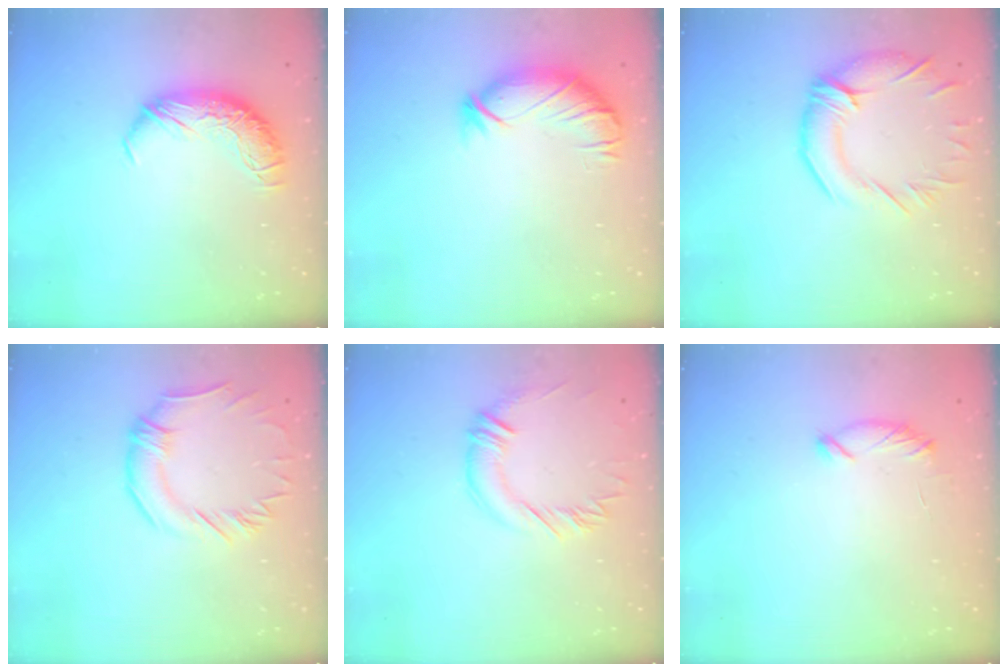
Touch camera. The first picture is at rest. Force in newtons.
{"total": 3.5, "press": 3.0, "slide": 1.7}
{"total": 5.0, "press": 4.7, "slide": 1.7}
{"total": 0.9, "press": 0.2, "slide": 0.9}
{"total": 0.9, "press": 0.8, "slide": 0.4}
{"total": 7.3, "press": 7.3, "slide": 0.5}